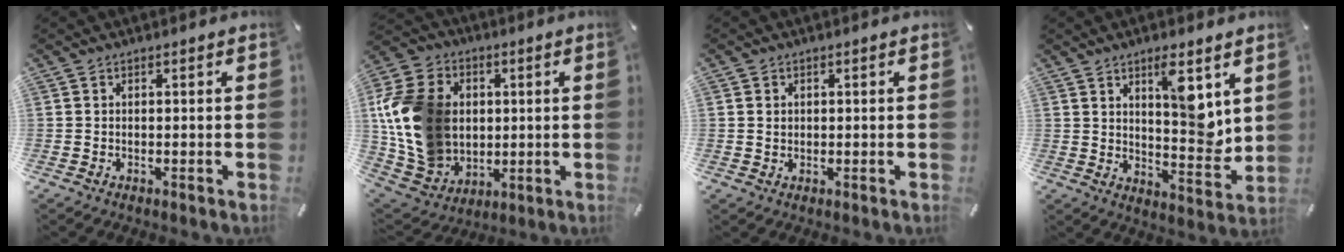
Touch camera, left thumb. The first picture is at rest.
{"total": 19.2, "force": [1.8, 15.6, 10.9], "torque": [-0.246, -0.002, 0.040]}
{"total": 1.4, "force": [0.4, 1.3, 0.4], "torque": [-0.009, 0.006, 0.005]}
{"total": 10.6, "force": [5.4, 3.6, 8.4], "torque": [-0.103, -0.047, 0.087]}